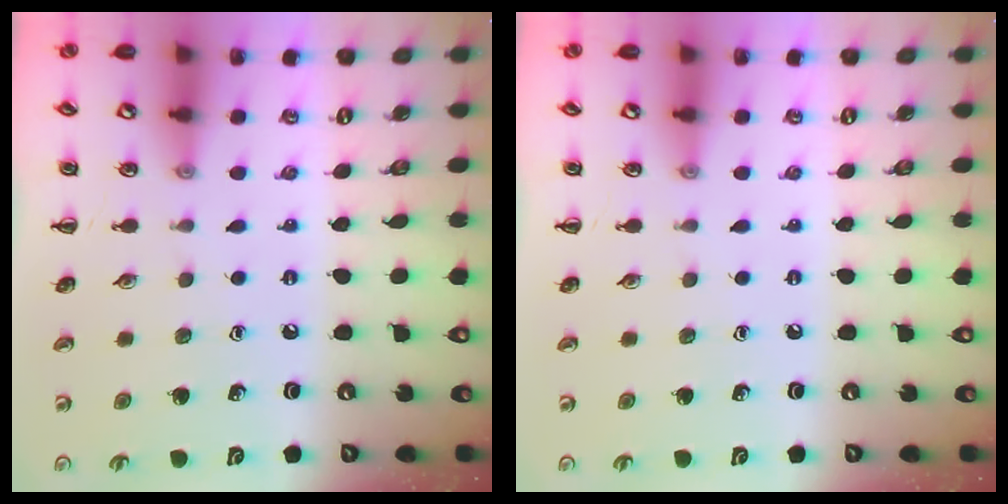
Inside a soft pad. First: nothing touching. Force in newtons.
{"total": 0.0}